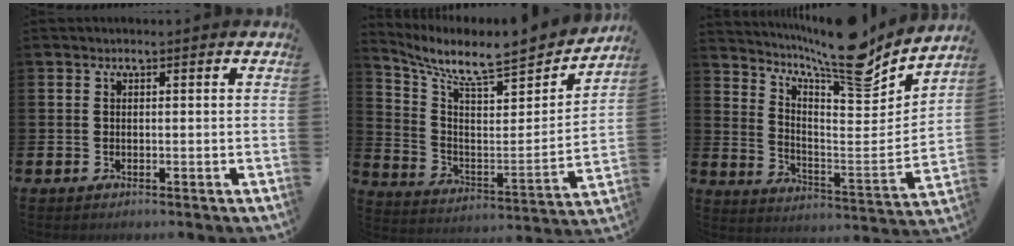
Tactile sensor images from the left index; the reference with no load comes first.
{"total": 9.2, "force": [8.1, 1.5, 4.2], "torque": [-0.097, -0.073, 0.128]}
{"total": 11.9, "force": [10.0, 2.0, 6.1], "torque": [-0.114, -0.073, 0.165]}